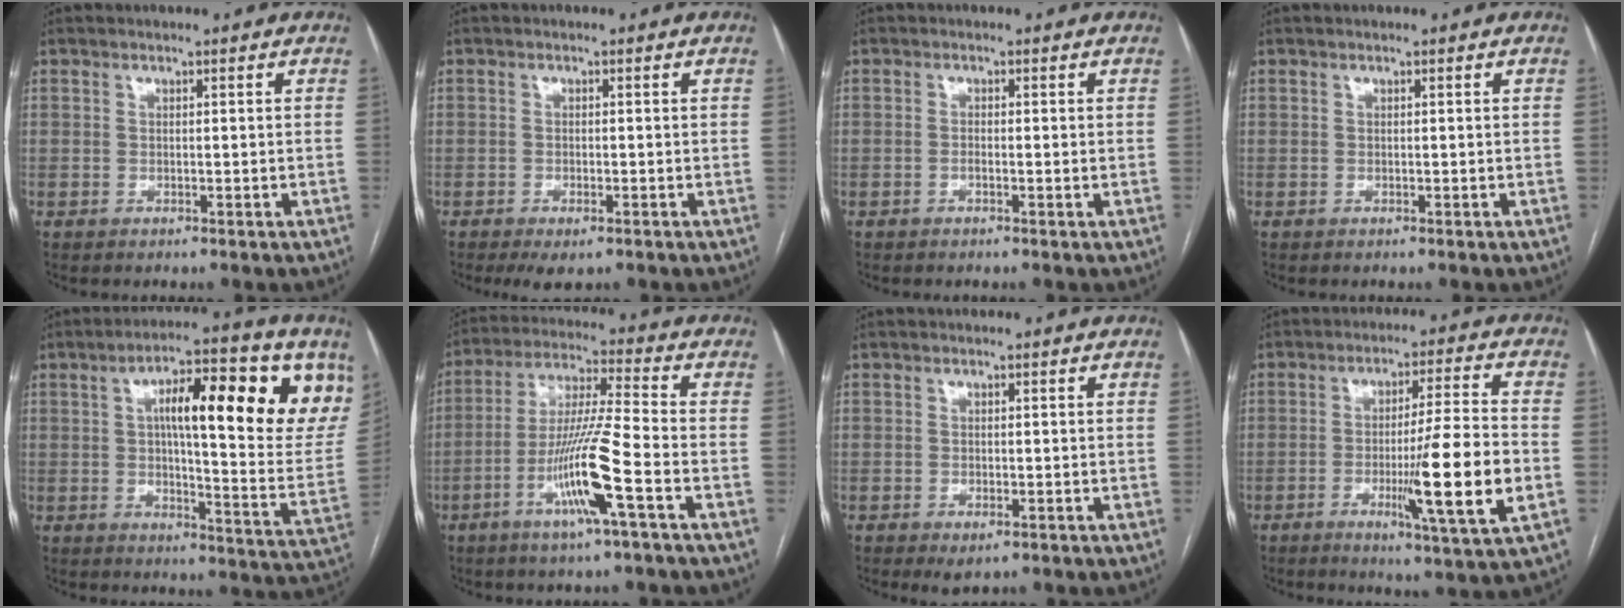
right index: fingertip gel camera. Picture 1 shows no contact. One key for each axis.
{"total": 3.1, "fx": -1.7, "fy": 1.1, "fz": 2.3, "tx": -0.042, "ty": -0.004, "tz": -0.023}
{"total": 0.9, "fx": -0.3, "fy": 0.1, "fz": 0.9, "tx": -0.015, "ty": 0.002, "tz": -0.005}
{"total": 0.0}
{"total": 23.0, "fx": 9.3, "fy": 4.9, "fz": 20.5, "tx": -0.261, "ty": 0.026, "tz": 0.135}
{"total": 12.4, "fx": -5.0, "fy": -0.7, "fz": 11.4, "tx": -0.224, "ty": -0.008, "tz": -0.097}
{"total": 2.3, "fx": -1.1, "fy": 0.9, "fz": 1.8, "tx": -0.028, "ty": -0.003, "tz": -0.009}
{"total": 14.2, "fx": -3.4, "fy": -0.6, "fz": 13.7, "tx": -0.221, "ty": -0.022, "tz": -0.058}